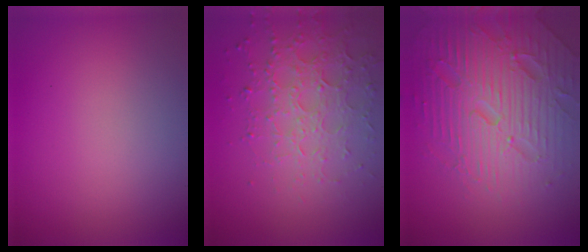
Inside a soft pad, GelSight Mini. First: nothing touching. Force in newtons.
{"total": 4.0, "press": 4.0, "slide": 0.3}
{"total": 7.4, "press": 7.3, "slide": 1.5}